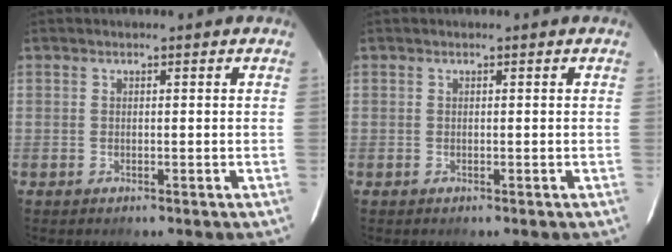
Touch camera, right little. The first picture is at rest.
{"total": 0.0}